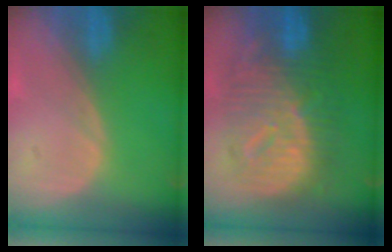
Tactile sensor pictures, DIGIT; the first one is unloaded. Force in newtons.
{"total": 12.5, "press": 12.4, "slide": 1.1}